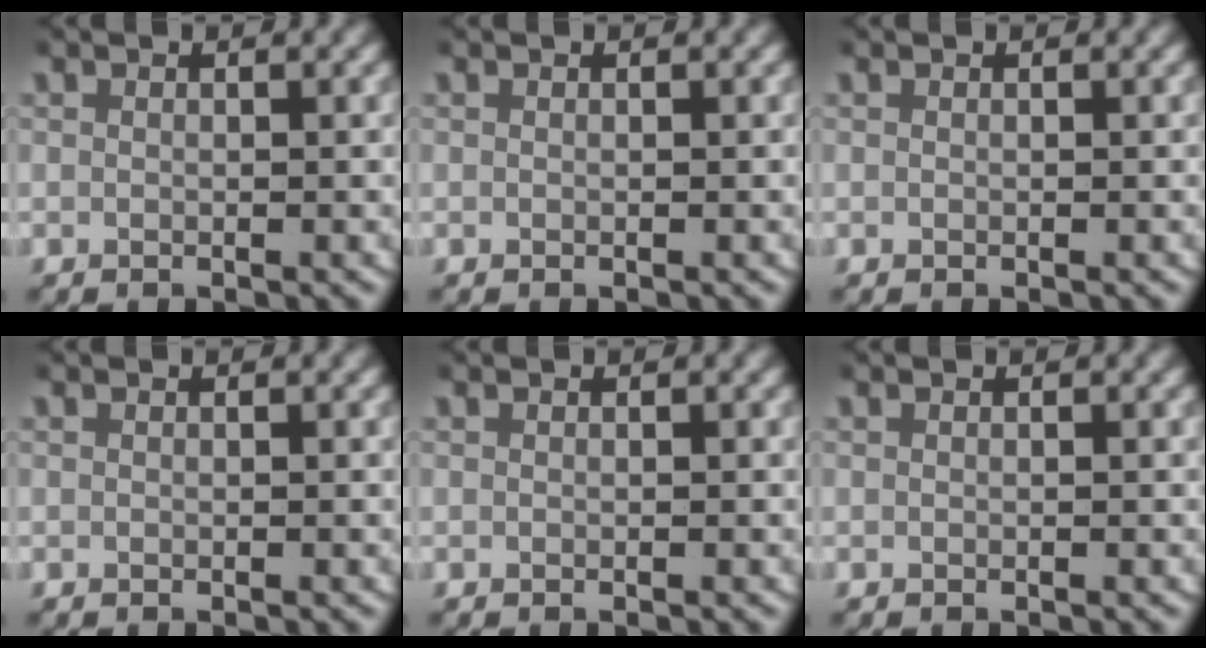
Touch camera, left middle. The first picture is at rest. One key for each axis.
{"total": 0.0}
{"total": 0.0}
{"total": 0.0}
{"total": 0.0}
{"total": 0.0}